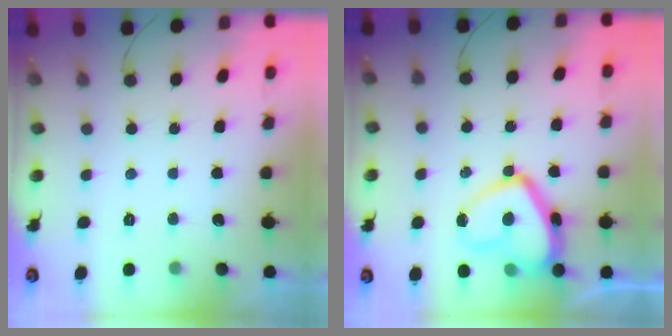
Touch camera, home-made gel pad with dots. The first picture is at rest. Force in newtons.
{"total": 13.8, "press": 13.7, "slide": 1.5}